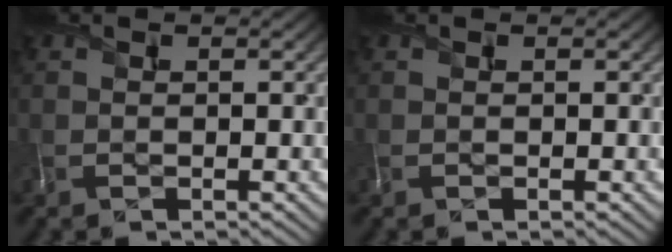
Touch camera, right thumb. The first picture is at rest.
{"total": 0.0}